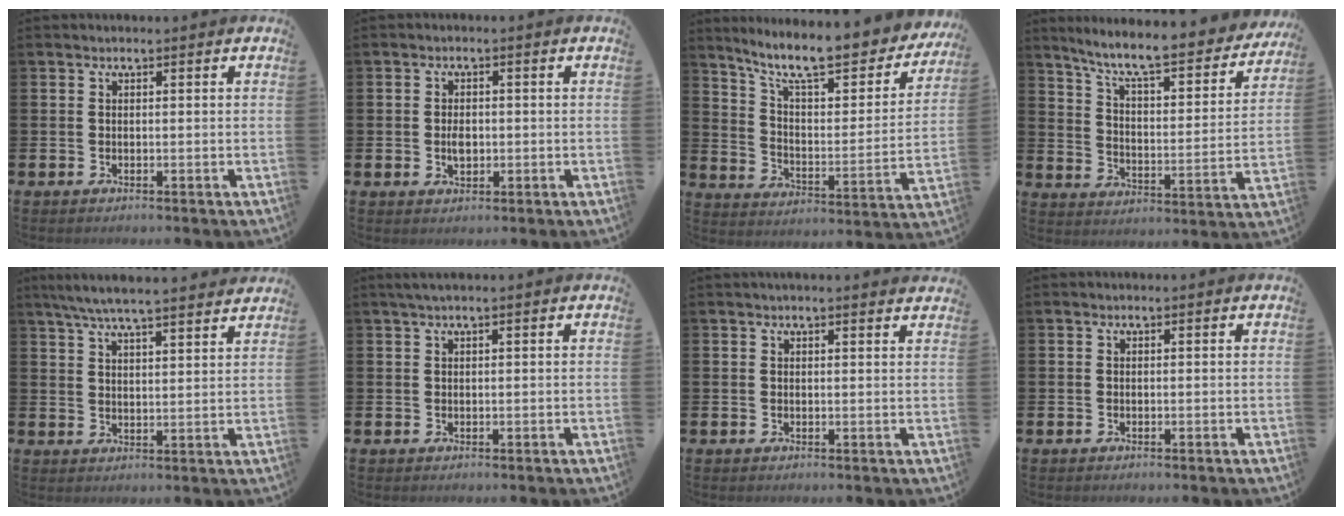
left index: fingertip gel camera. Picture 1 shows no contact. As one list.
[{"total": 2.5, "force": [-0.3, 1.6, 1.9], "torque": [-0.027, 0.002, -0.008]}, {"total": 11.1, "force": [9.4, 2.5, 5.3], "torque": [-0.123, -0.069, 0.156]}, {"total": 8.7, "force": [7.8, 1.0, 3.7], "torque": [-0.103, -0.059, 0.127]}, {"total": 6.4, "force": [6.1, 0.1, 2.1], "torque": [-0.057, -0.029, 0.107]}, {"total": 1.1, "force": [0.6, 0.0, 0.9], "torque": [-0.023, 0.005, 0.012]}, {"total": 1.2, "force": [1.2, -0.2, 0.2], "torque": [-0.003, -0.005, 0.022]}, {"total": 0.0}]